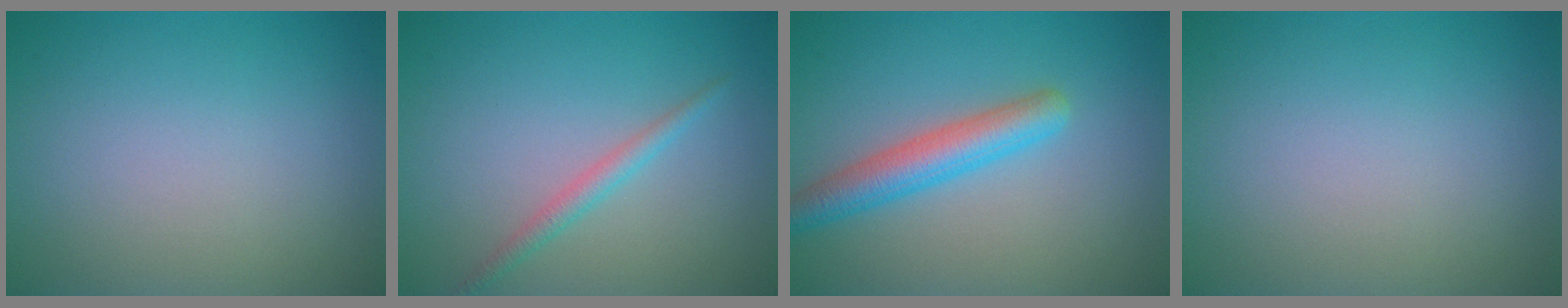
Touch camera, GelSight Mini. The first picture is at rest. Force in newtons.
{"total": 1.6, "press": 1.6, "slide": 0.1}
{"total": 3.9, "press": 3.9, "slide": 0.2}
{"total": 0.0}